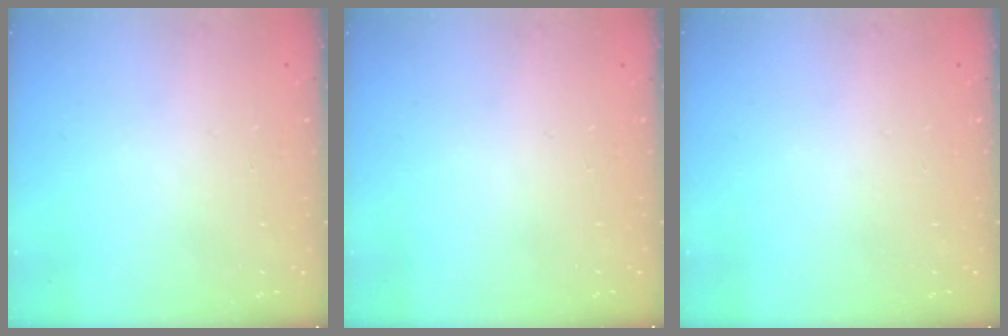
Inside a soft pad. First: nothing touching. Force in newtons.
{"total": 0.0}
{"total": 0.0}